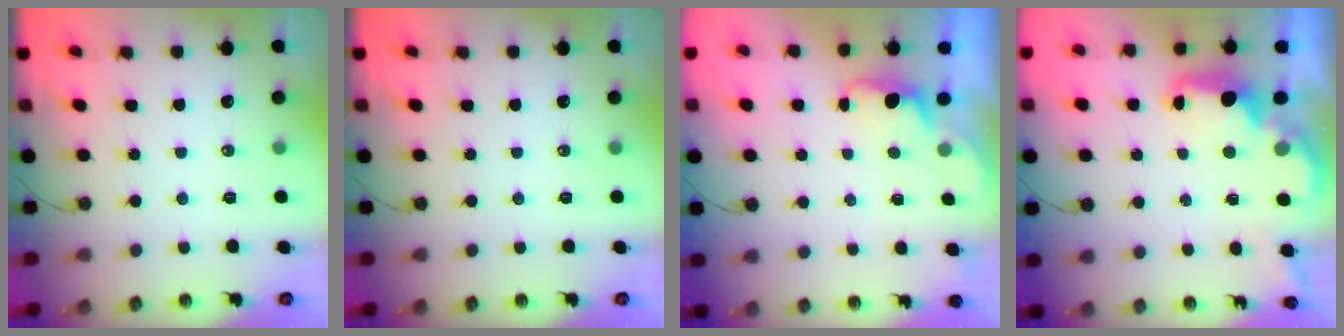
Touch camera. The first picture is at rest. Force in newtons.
{"total": 0.0}
{"total": 0.8, "press": 0.3, "slide": 0.7}
{"total": 2.8, "press": 2.7, "slide": 0.7}